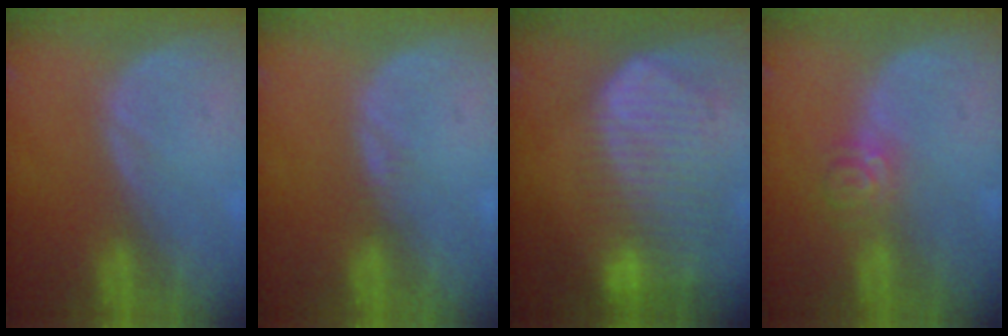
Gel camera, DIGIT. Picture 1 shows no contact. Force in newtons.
{"total": 0.8, "press": 0.8, "slide": 0.1}
{"total": 10.1, "press": 8.7, "slide": 5.2}
{"total": 3.6, "press": 3.4, "slide": 1.2}